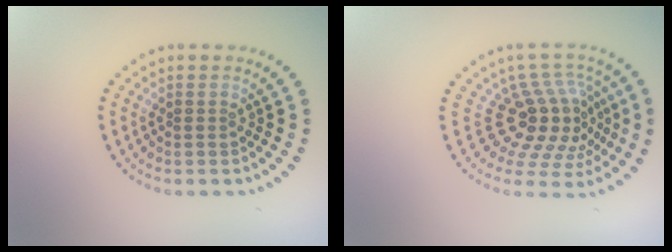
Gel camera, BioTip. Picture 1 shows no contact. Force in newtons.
{"total": 5.3, "press": 3.9, "slide": 3.5}